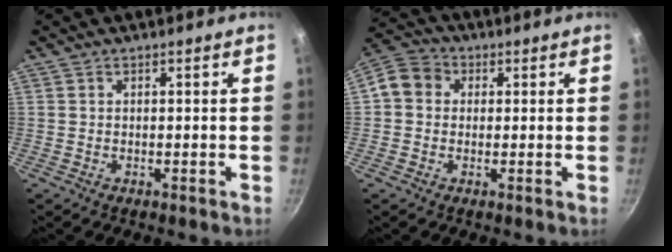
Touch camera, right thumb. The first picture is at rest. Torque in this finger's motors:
{"motor_torque": [0.20, 1.14, 0.22, -0.58, 0.02]}